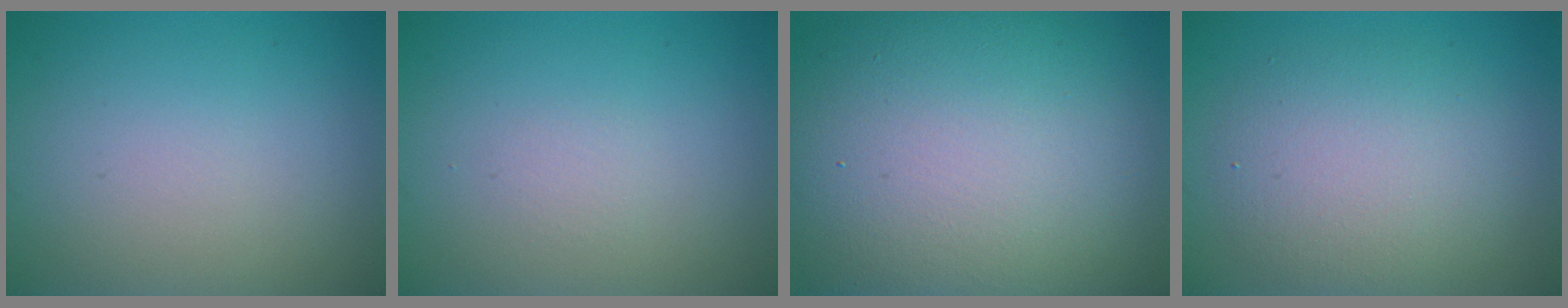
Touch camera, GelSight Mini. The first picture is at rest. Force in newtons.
{"total": 0.0}
{"total": 16.3, "press": 16.2, "slide": 1.4}
{"total": 5.1, "press": 5.1, "slide": 0.5}